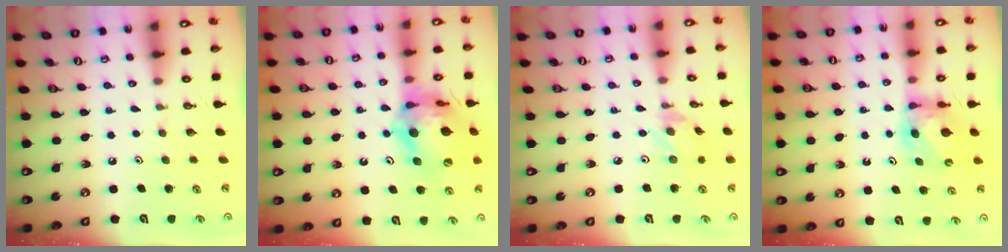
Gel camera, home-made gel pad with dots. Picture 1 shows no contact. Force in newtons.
{"total": 18.5, "press": 18.4, "slide": 2.1}
{"total": 1.3, "press": 1.3, "slide": 0.1}
{"total": 6.1, "press": 6.0, "slide": 0.4}